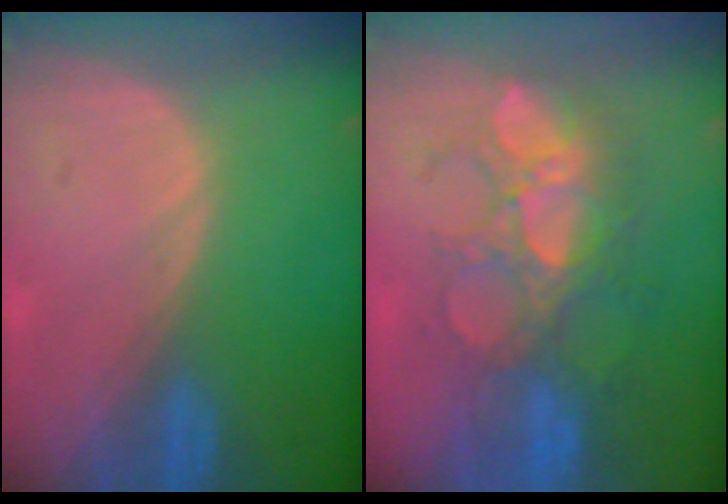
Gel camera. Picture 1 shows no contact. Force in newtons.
{"total": 9.1, "press": 8.9, "slide": 1.8}